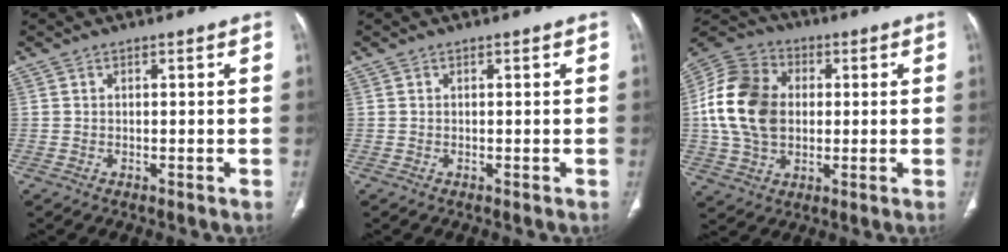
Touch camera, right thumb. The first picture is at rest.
{"total": 0.0}
{"total": 17.3, "force": [0.9, 12.8, 11.6], "torque": [-0.214, 0.019, 0.014]}